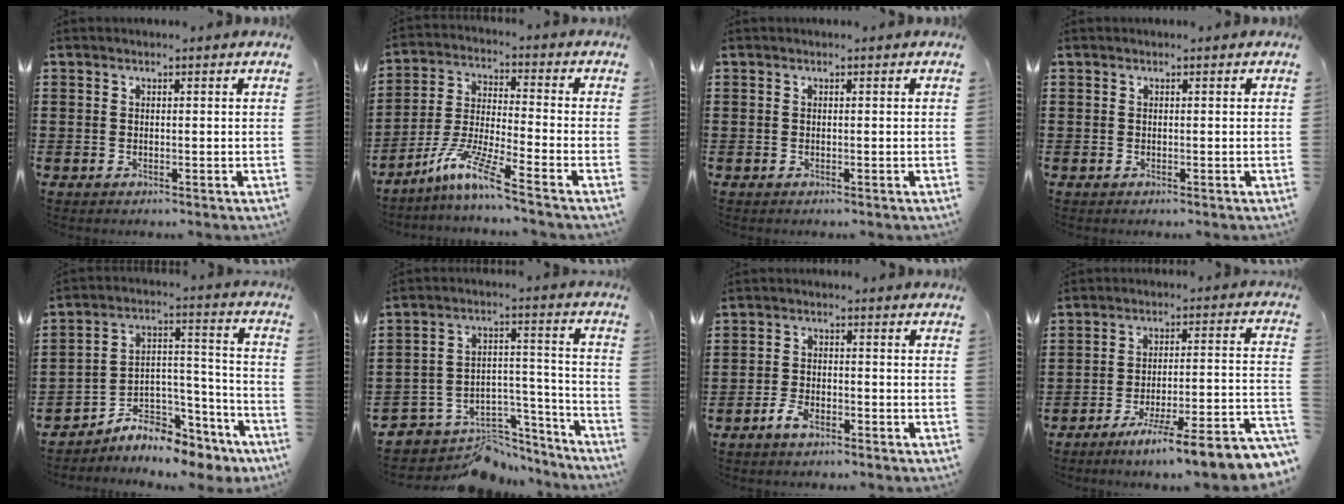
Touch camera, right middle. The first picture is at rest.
{"total": 8.6, "force": [-6.6, 0.2, 5.5], "torque": [-0.120, -0.014, -0.130]}
{"total": 0.0}
{"total": 0.0}
{"total": 6.8, "force": [-6.3, 2.1, 1.2], "torque": [-0.023, 0.004, -0.122]}
{"total": 5.9, "force": [-5.0, 3.1, 0.6], "torque": [-0.012, 0.010, -0.096]}
{"total": 3.3, "force": [-2.4, 1.3, 1.8], "torque": [-0.038, 0.004, -0.050]}
{"total": 7.6, "force": [-6.2, -0.7, 4.4], "torque": [-0.065, -0.017, -0.119]}